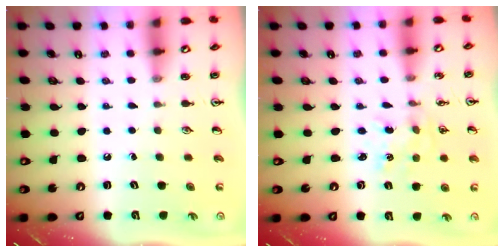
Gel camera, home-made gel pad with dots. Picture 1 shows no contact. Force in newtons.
{"total": 1.5, "press": 1.4, "slide": 0.4}